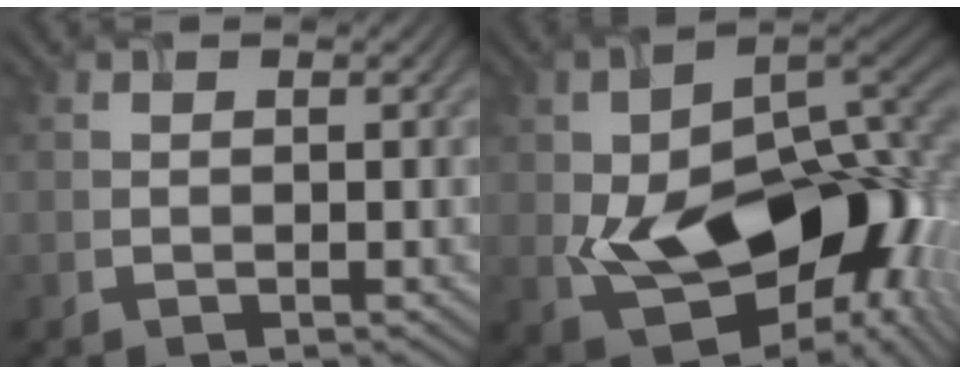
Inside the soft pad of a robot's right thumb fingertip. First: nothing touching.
{"total": 17.9, "force": [-3.8, 10.8, 13.8], "torque": [-0.207, -0.019, -0.057]}